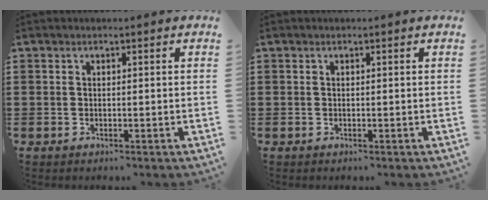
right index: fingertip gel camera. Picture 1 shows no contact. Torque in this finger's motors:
{"motor_torque": [0.00, 0.00, 0.00, 0.00]}